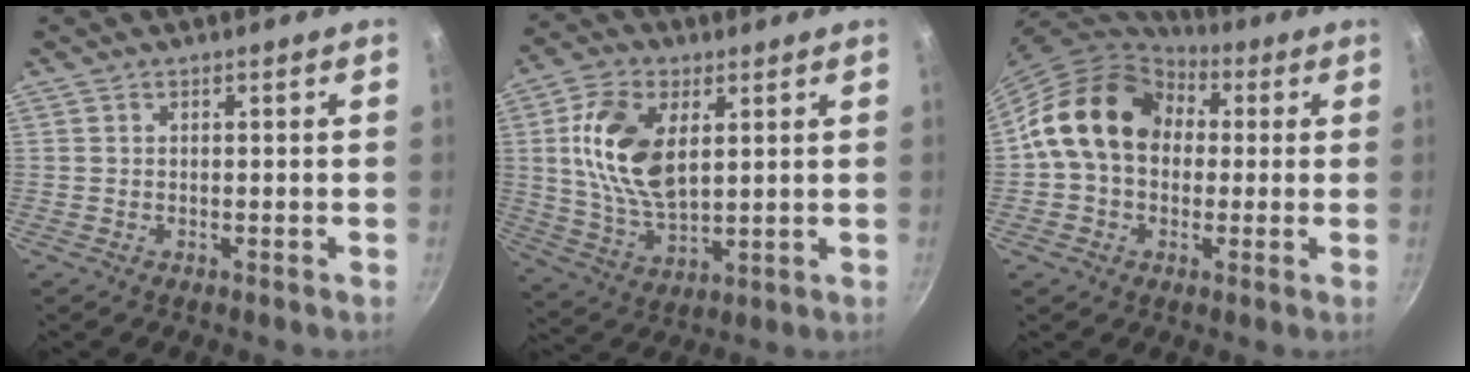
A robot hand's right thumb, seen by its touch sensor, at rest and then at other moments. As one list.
[{"total": 14.7, "force": [3.5, 8.3, 11.6], "torque": [-0.208, -0.010, 0.072]}, {"total": 16.8, "force": [2.5, 13.0, 10.3], "torque": [-0.146, 0.036, 0.029]}]